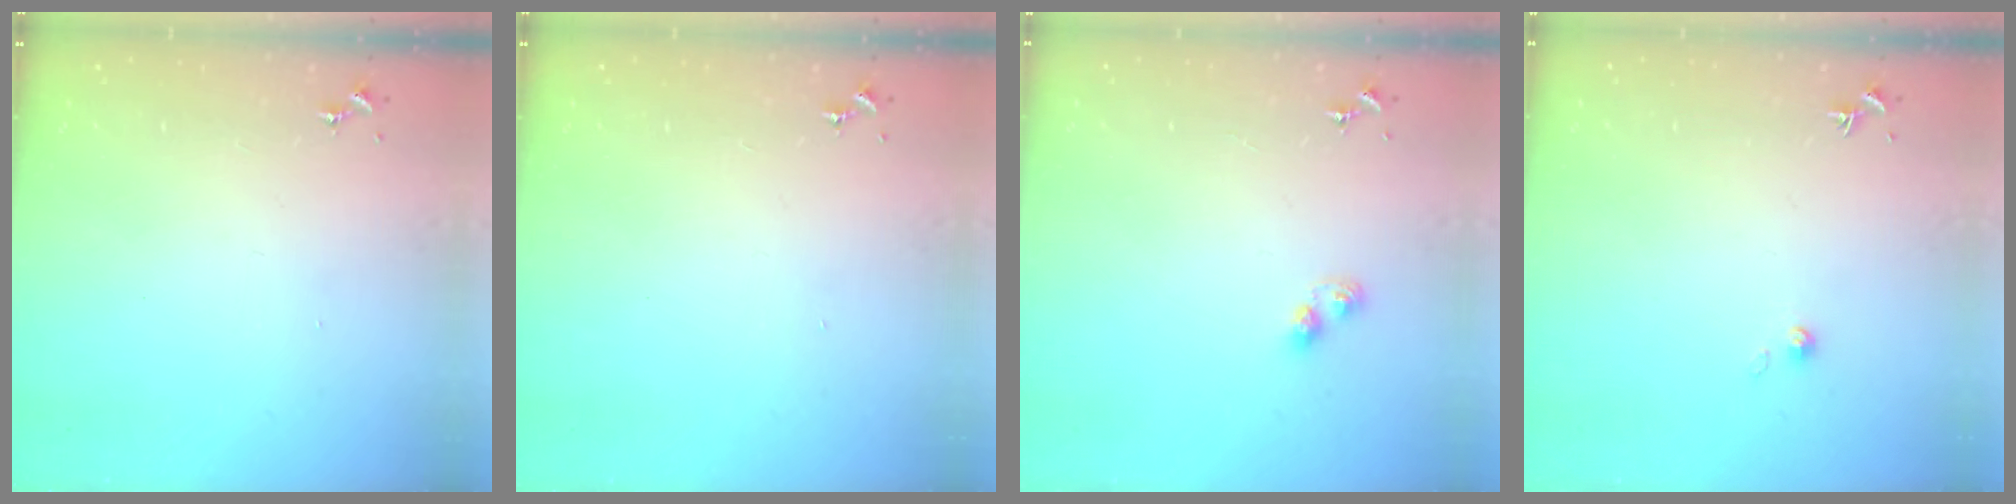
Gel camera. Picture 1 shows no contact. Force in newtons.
{"total": 0.0}
{"total": 2.8, "press": 2.7, "slide": 0.4}
{"total": 2.2, "press": 2.2, "slide": 0.2}